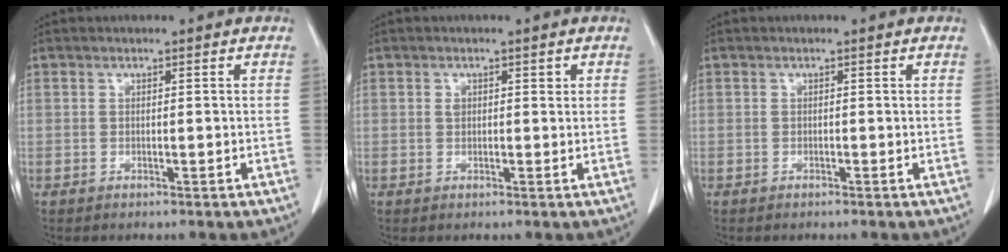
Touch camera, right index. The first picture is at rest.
{"total": 1.3, "force": [0.6, 0.9, 0.7], "torque": [-0.010, 0.006, 0.011]}
{"total": 0.0}